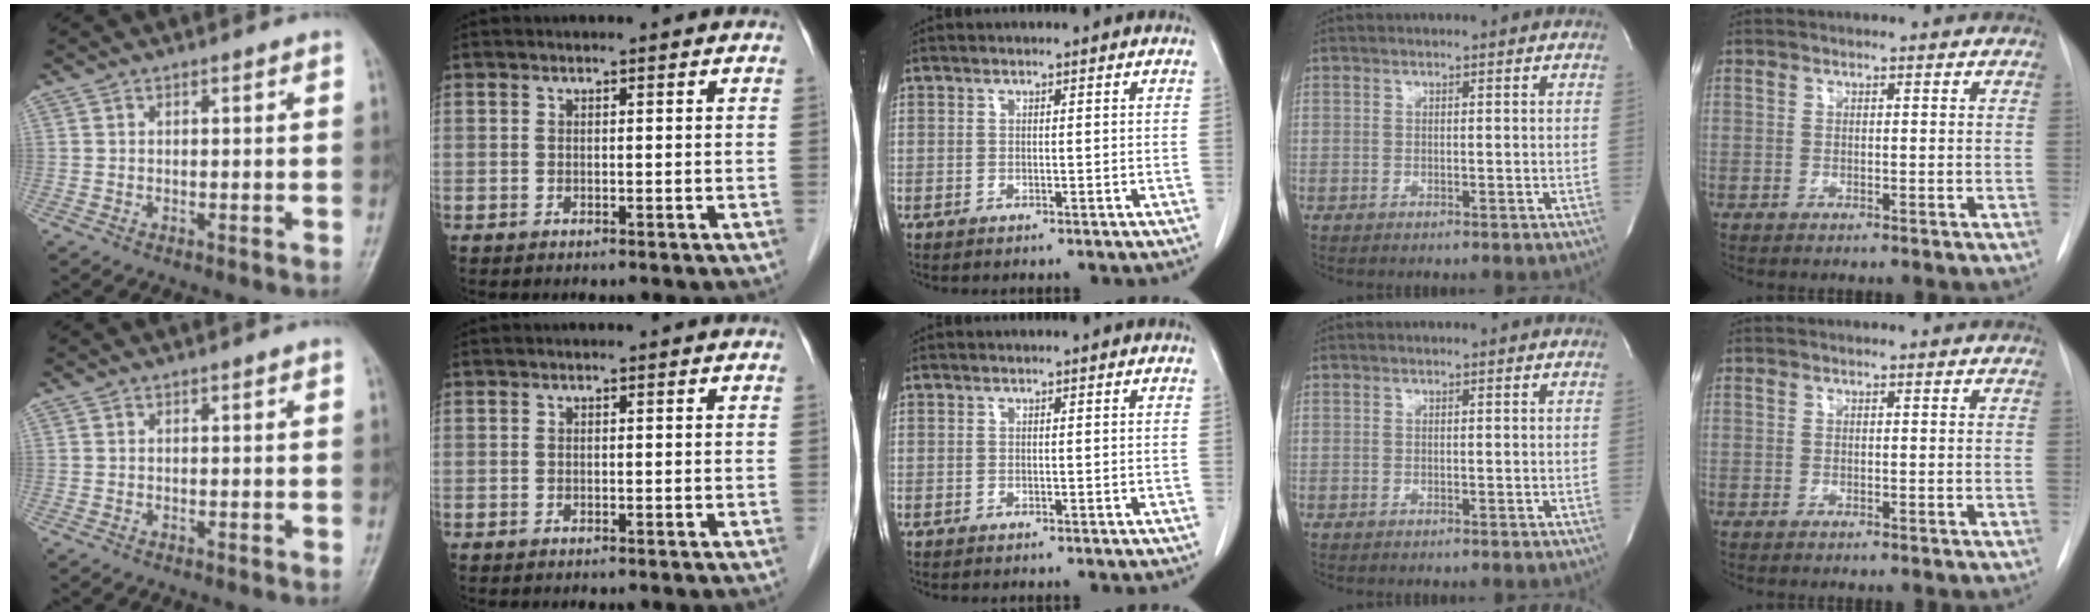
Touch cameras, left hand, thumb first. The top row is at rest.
{}